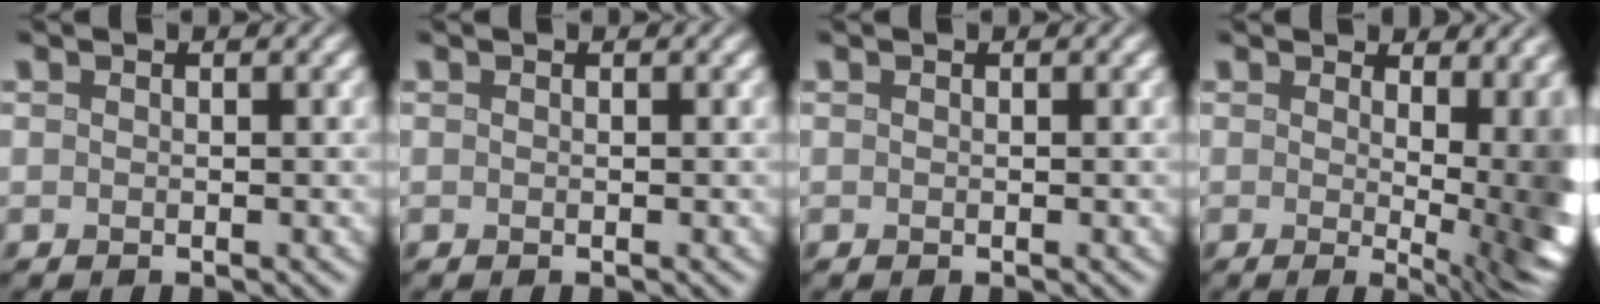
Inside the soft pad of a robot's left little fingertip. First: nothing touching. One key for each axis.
{"total": 0.0}
{"total": 0.0}
{"total": 9.7, "fx": 1.5, "fy": 3.6, "fz": 8.8, "tx": -0.062, "ty": 0.000, "tz": 0.020}